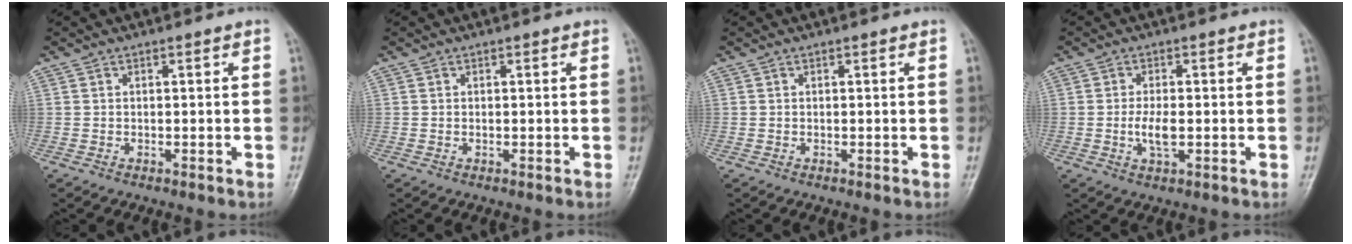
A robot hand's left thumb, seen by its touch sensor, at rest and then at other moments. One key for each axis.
{"total": 0.0}
{"total": 0.0}
{"total": 4.0, "fx": -0.5, "fy": 1.7, "fz": 3.6, "tx": -0.072, "ty": -0.005, "tz": -0.011}